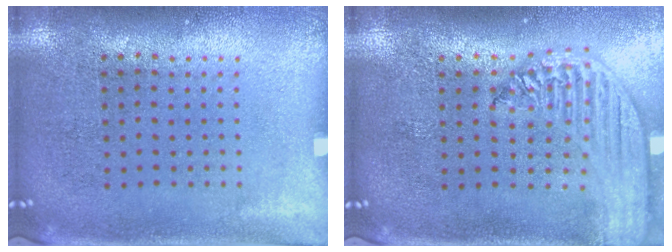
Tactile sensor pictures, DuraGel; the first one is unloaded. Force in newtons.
{"total": 2.6, "press": 2.1, "slide": 1.4}